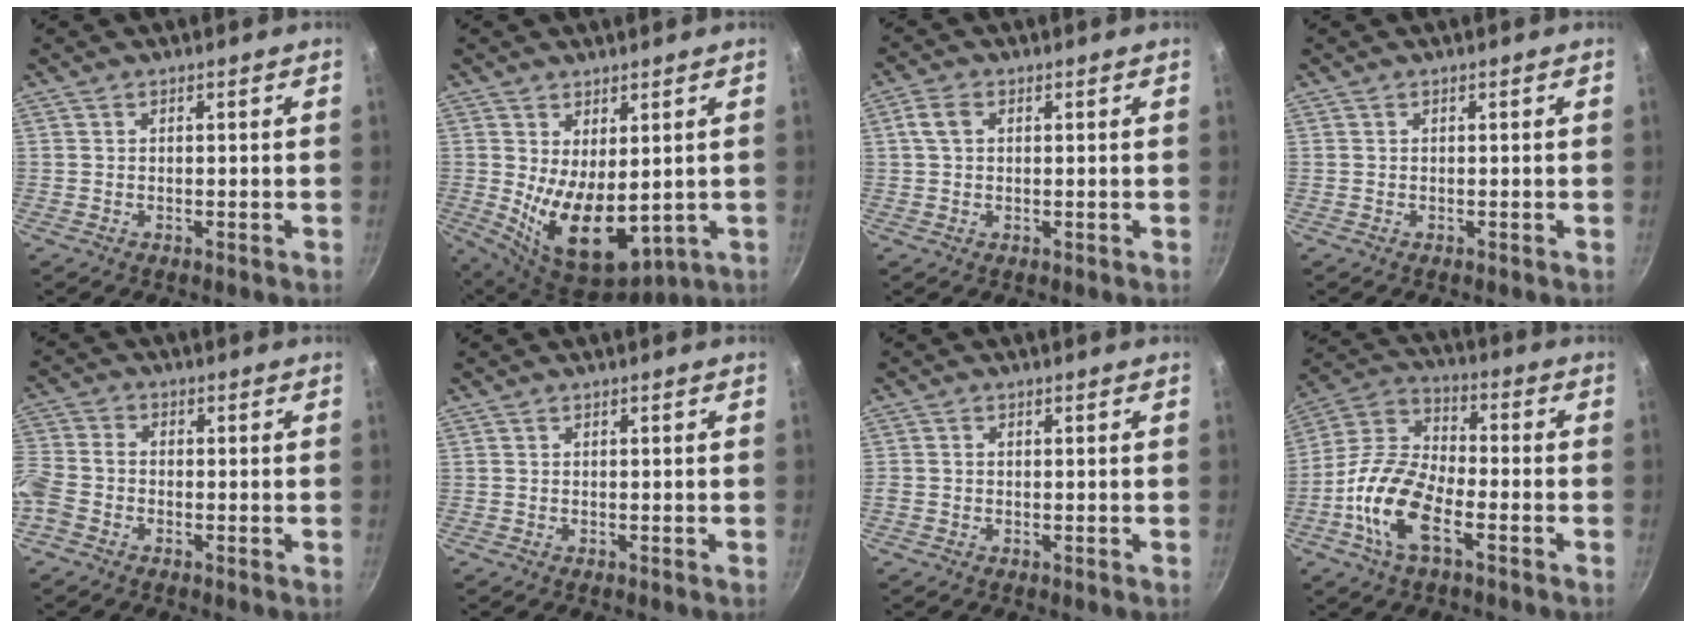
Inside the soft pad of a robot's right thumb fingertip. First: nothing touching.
{"total": 12.5, "force": [0.2, 6.9, 10.5], "torque": [-0.156, -0.037, 0.030]}
{"total": 3.4, "force": [0.8, 2.3, 2.4], "torque": [-0.048, 0.008, 0.013]}
{"total": 0.0}
{"total": 7.6, "force": [-3.4, 5.3, 4.3], "torque": [-0.100, 0.025, -0.089]}
{"total": 0.0}
{"total": 1.0, "force": [-0.1, 0.8, 0.5], "torque": [-0.008, 0.003, -0.003]}
{"total": 15.2, "force": [-5.7, 7.0, 12.2], "torque": [-0.234, 0.040, -0.128]}